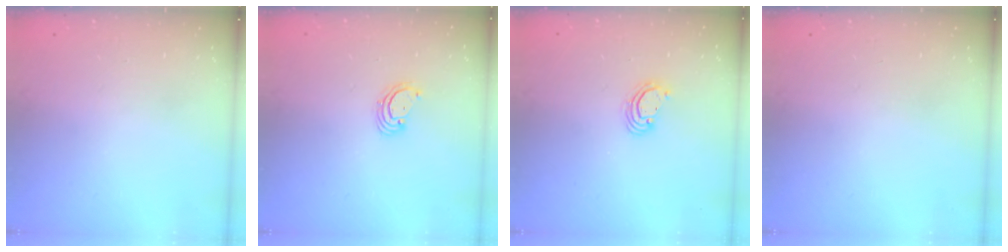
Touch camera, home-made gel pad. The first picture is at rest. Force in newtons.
{"total": 3.3, "press": 3.3, "slide": 0.2}
{"total": 3.9, "press": 3.9, "slide": 0.2}
{"total": 0.0}